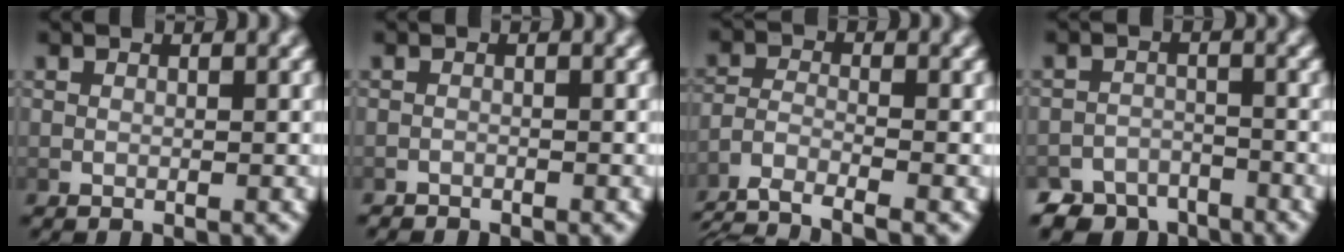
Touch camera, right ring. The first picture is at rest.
{"total": 1.2, "force": [-1.2, 0.1, -0.2], "torque": [-0.001, -0.009, -0.017]}
{"total": 6.5, "force": [-5.4, 2.2, 2.8], "torque": [-0.059, -0.023, -0.082]}
{"total": 6.4, "force": [-5.6, 3.1, 0.8], "torque": [0.014, -0.013, -0.099]}